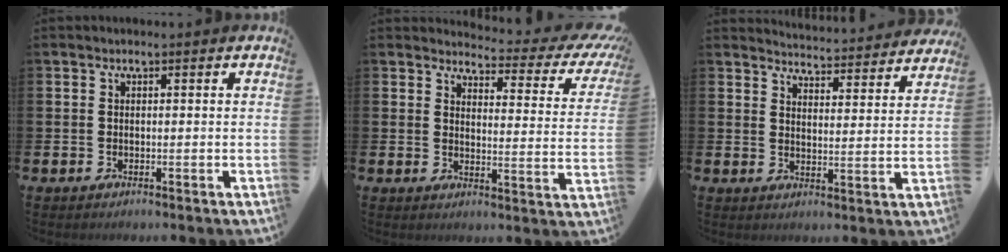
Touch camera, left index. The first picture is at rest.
{"total": 3.3, "force": [3.0, 1.0, 1.2], "torque": [-0.025, -0.036, 0.039]}
{"total": 4.5, "force": [4.5, 0.3, 0.1], "torque": [-0.013, -0.042, 0.077]}